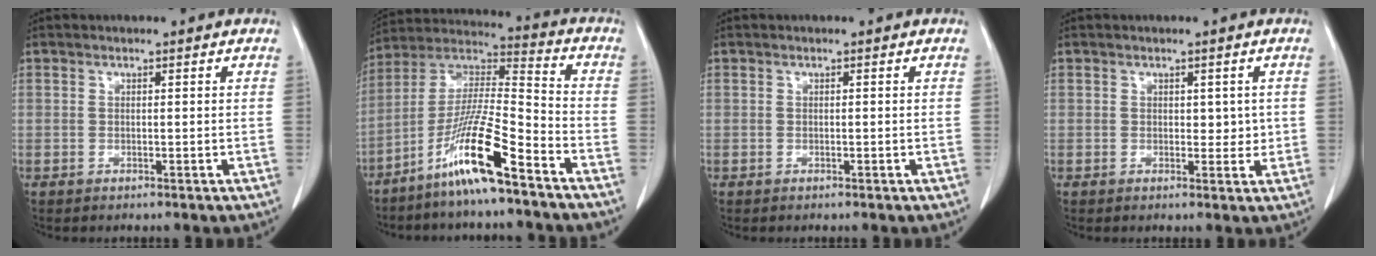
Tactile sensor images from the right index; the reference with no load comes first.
{"total": 13.8, "force": [-8.6, 0.0, 10.8], "torque": [-0.216, -0.009, -0.168]}
{"total": 0.0}
{"total": 2.2, "force": [0.4, 1.5, 1.6], "torque": [-0.012, -0.003, 0.006]}